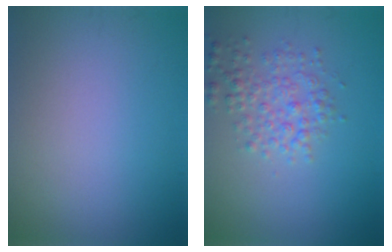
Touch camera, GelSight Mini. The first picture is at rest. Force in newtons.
{"total": 3.1, "press": 3.1, "slide": 0.1}